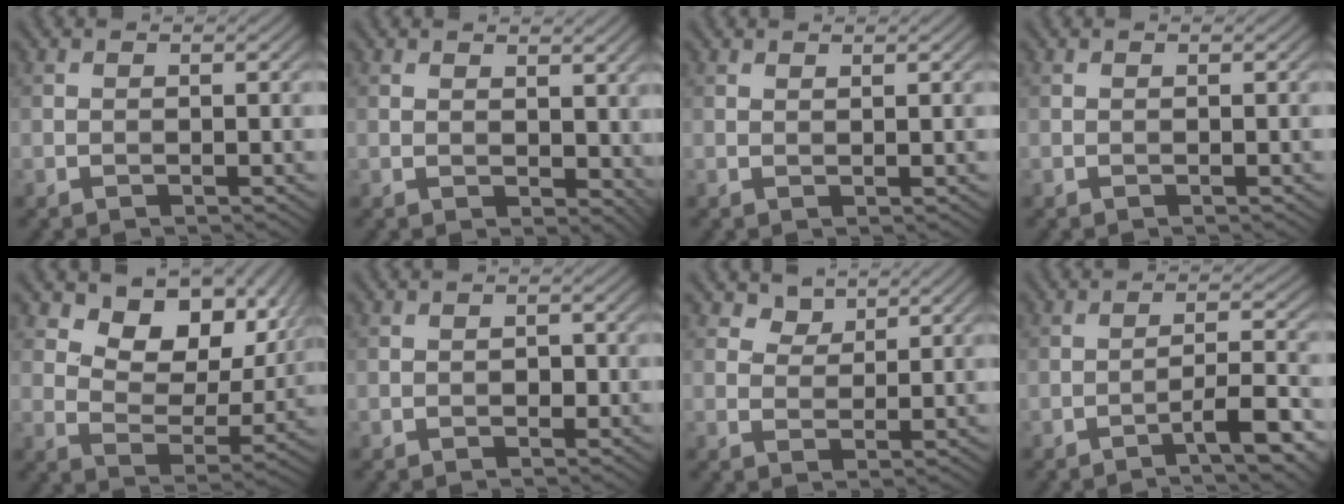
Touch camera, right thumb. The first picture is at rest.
{"total": 3.5, "force": [1.7, 2.0, 2.2], "torque": [-0.031, -0.004, 0.035]}
{"total": 0.6, "force": [0.5, 0.0, 0.2], "torque": [-0.004, 0.000, 0.010]}
{"total": 0.0}
{"total": 11.3, "force": [6.3, 6.8, 6.6], "torque": [-0.122, -0.003, 0.098]}
{"total": 1.1, "force": [-0.4, 0.8, 0.7], "torque": [-0.008, -0.001, -0.009]}
{"total": 2.7, "force": [2.1, 1.5, 0.7], "torque": [-0.018, -0.004, 0.040]}
{"total": 5.9, "force": [-3.6, 0.8, 4.6], "torque": [-0.064, 0.018, -0.065]}